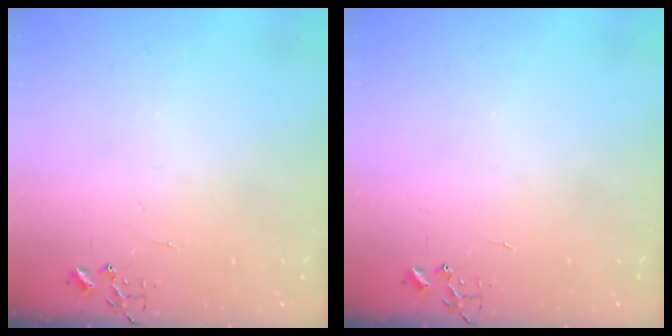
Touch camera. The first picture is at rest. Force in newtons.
{"total": 0.0}